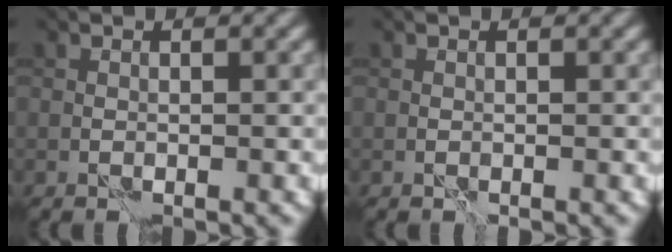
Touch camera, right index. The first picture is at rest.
{"total": 0.0}